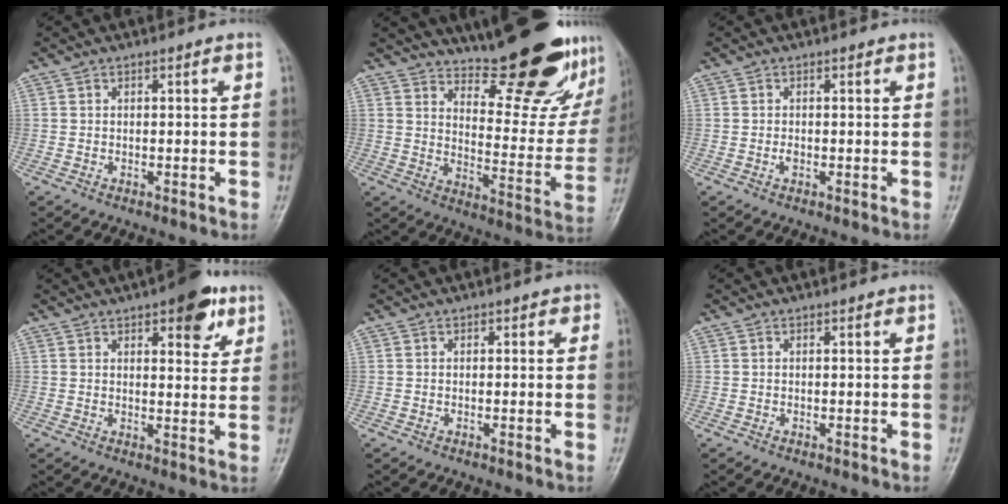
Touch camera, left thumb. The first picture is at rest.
{"total": 25.3, "force": [19.1, 7.1, 15.0], "torque": [-0.179, -0.122, 0.259]}
{"total": 0.8, "force": [-0.1, 0.6, 0.6], "torque": [-0.007, 0.000, -0.004]}
{"total": 9.0, "force": [5.0, 3.7, 6.5], "torque": [-0.060, -0.019, 0.062]}
{"total": 1.1, "force": [0.4, 0.8, 0.6], "torque": [0.008, 0.003, -0.002]}
{"total": 0.0}